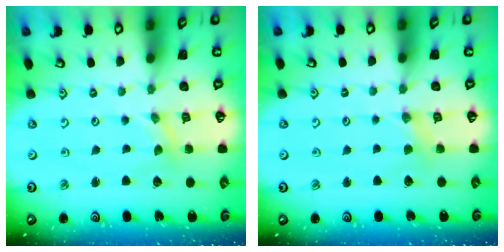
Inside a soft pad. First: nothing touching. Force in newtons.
{"total": 2.4, "press": 2.4, "slide": 0.4}